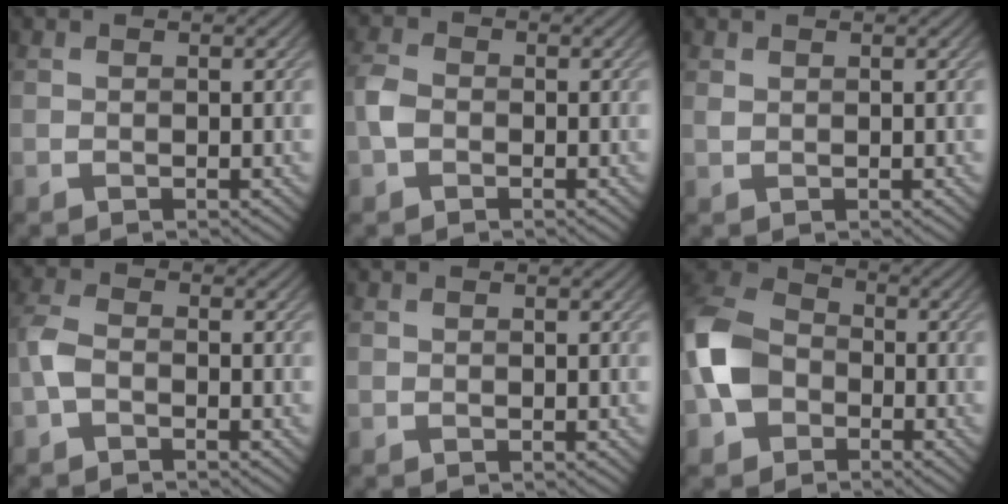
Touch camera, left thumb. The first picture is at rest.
{"total": 2.6, "force": [-0.9, 2.0, 1.4], "torque": [-0.036, 0.003, -0.029]}
{"total": 0.6, "force": [0.4, 0.3, 0.3], "torque": [-0.010, 0.000, 0.008]}
{"total": 2.9, "force": [-1.4, 1.7, 1.9], "torque": [-0.050, 0.003, -0.041]}
{"total": 0.0}
{"total": 9.1, "force": [-2.8, 7.0, 5.2], "torque": [-0.133, -0.002, -0.080]}